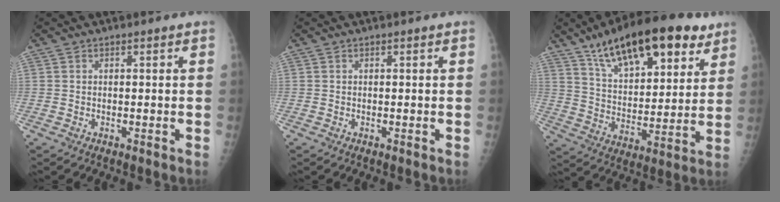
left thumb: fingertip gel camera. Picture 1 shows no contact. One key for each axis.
{"total": 0.0}
{"total": 23.6, "fx": 14.1, "fy": 9.8, "fz": 16.2, "tx": -0.224, "ty": -0.034, "tz": 0.232}